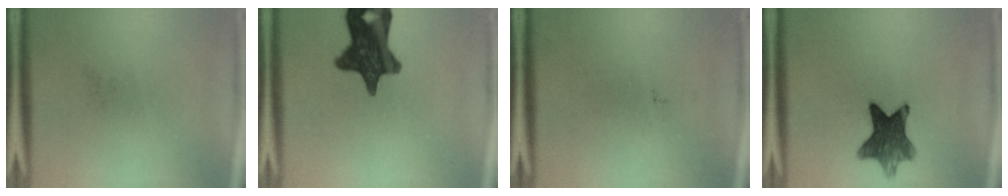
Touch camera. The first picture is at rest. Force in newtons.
{"total": 13.4}
{"total": 0.0}
{"total": 9.3}